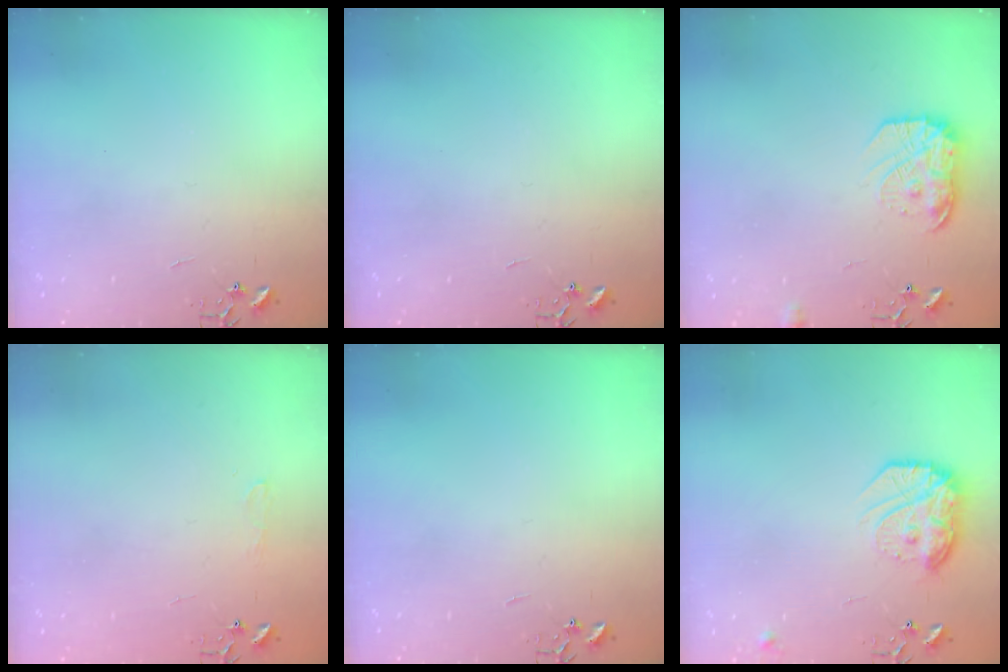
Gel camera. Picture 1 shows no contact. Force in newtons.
{"total": 0.0}
{"total": 14.3, "press": 14.3, "slide": 0.9}
{"total": 4.7, "press": 4.6, "slide": 0.7}
{"total": 0.0}
{"total": 16.9, "press": 16.8, "slide": 1.4}